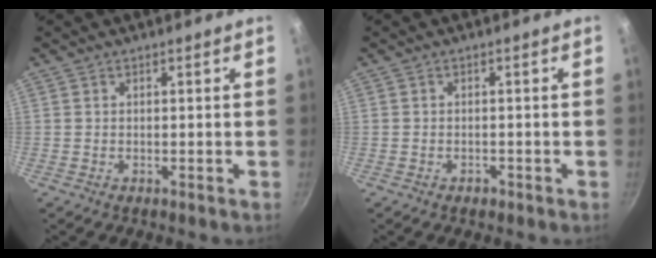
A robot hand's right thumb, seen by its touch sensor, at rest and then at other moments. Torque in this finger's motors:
{"motor_torque": [0.09, 0.11, -0.28, 0.22, 0.04]}